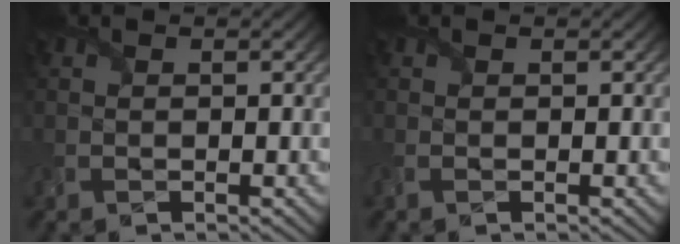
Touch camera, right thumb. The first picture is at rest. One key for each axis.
{"total": 1.1, "fx": 0.2, "fy": 0.8, "fz": 0.8, "tx": -0.020, "ty": 0.003, "tz": 0.000}